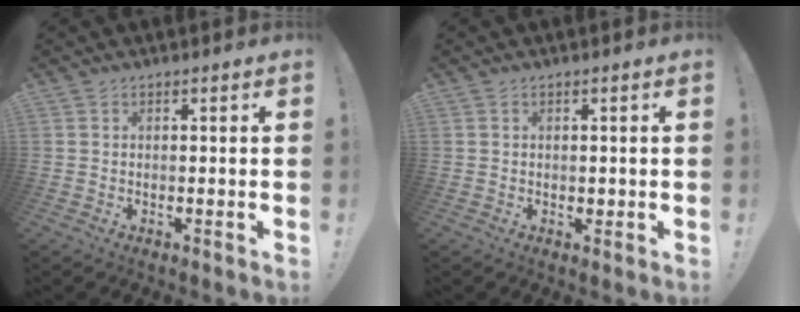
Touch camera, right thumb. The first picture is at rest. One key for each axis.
{"total": 0.8, "fx": 0.1, "fy": 0.7, "fz": 0.3, "tx": 0.004, "ty": -0.001, "tz": 0.001}